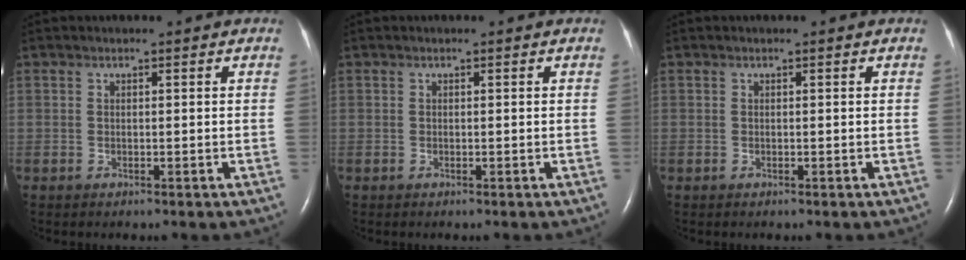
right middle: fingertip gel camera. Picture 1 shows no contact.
{"total": 0.0}
{"total": 0.0}